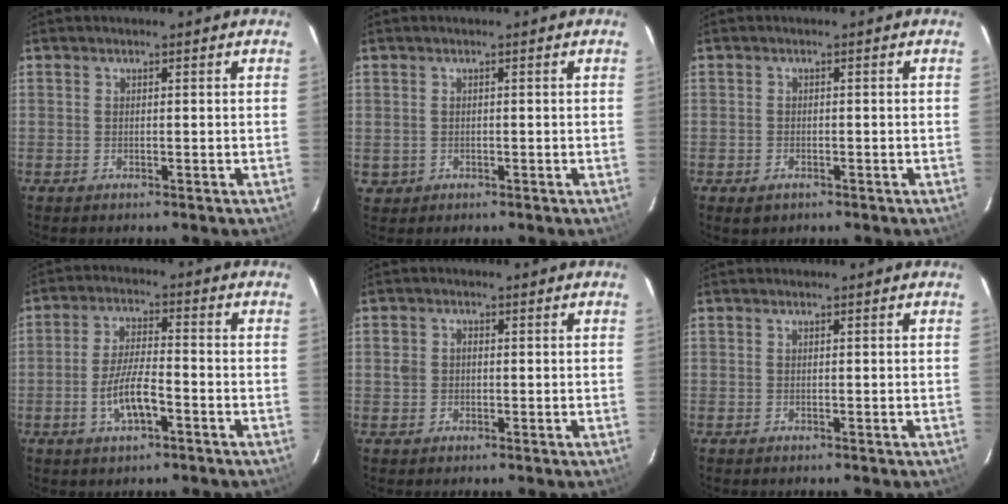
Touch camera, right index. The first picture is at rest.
{"total": 1.9, "force": [-0.1, 1.9, 0.2], "torque": [-0.003, 0.001, 0.001]}
{"total": 2.1, "force": [-1.2, 1.5, 0.8], "torque": [-0.015, -0.003, -0.018]}
{"total": 7.5, "force": [-3.1, 2.2, 6.5], "torque": [-0.130, -0.001, -0.055]}
{"total": 2.3, "force": [-0.2, 2.1, 0.9], "torque": [-0.017, 0.007, -0.005]}
{"total": 0.0}